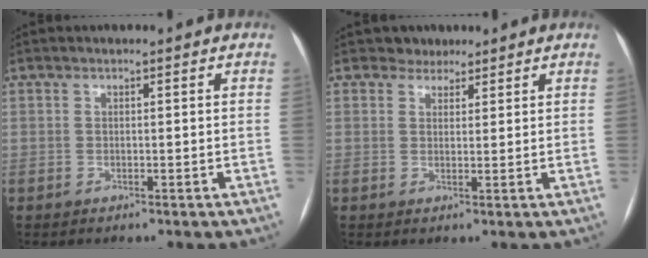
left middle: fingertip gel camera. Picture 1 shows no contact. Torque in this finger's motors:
{"motor_torque": [-0.09, 0.03, -0.06, -0.02]}